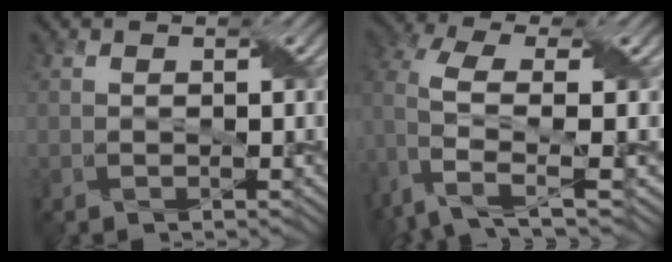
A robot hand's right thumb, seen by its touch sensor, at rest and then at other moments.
{"total": 8.1, "force": [1.7, 3.4, 7.1], "torque": [-0.158, 0.000, 0.026]}